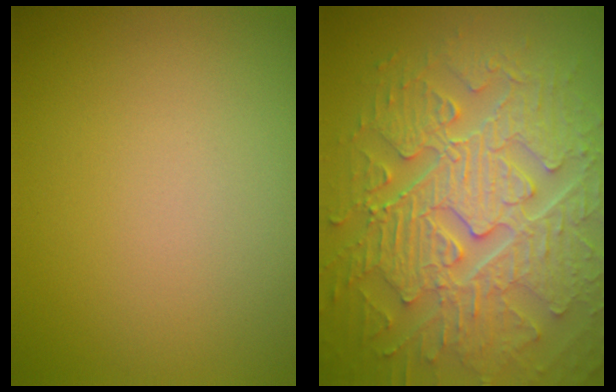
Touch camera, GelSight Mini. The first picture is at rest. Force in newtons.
{"total": 9.6, "press": 7.0, "slide": 6.6}